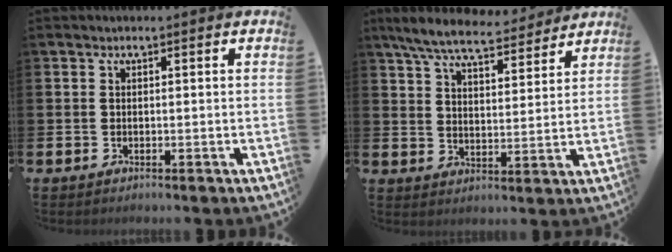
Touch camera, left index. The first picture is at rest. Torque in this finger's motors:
{"motor_torque": [1.07, -1.08, 0.65, 0.21]}